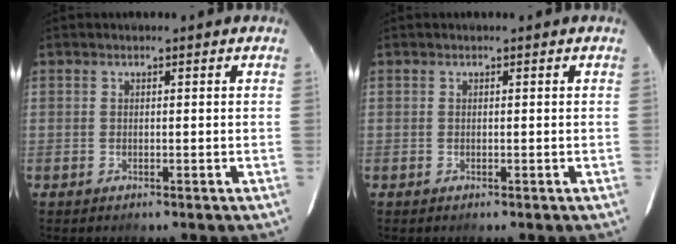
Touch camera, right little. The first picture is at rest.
{"total": 0.0}